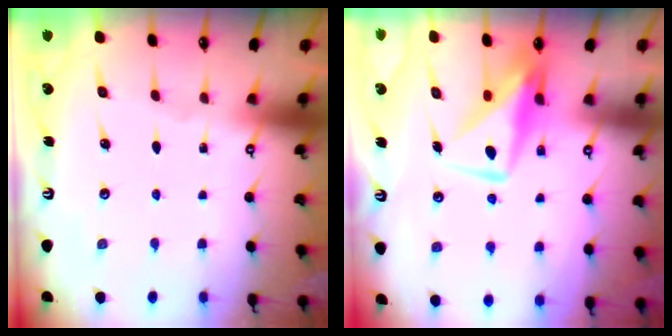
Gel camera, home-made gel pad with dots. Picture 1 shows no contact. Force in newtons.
{"total": 9.2, "press": 9.1, "slide": 1.0}